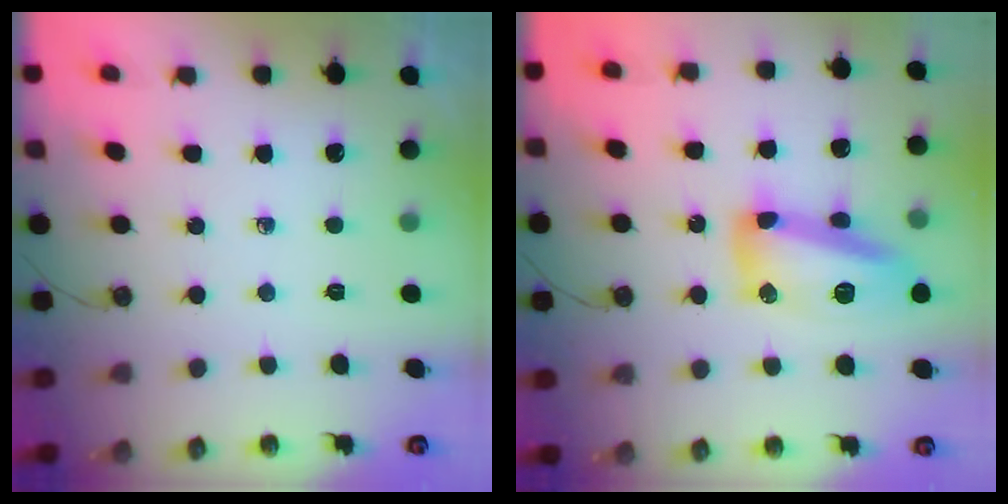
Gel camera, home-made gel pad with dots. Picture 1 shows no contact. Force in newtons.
{"total": 15.1, "press": 15.0, "slide": 1.1}